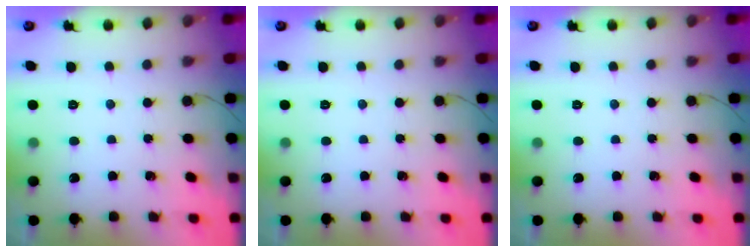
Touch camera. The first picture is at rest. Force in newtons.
{"total": 0.0}
{"total": 0.0}